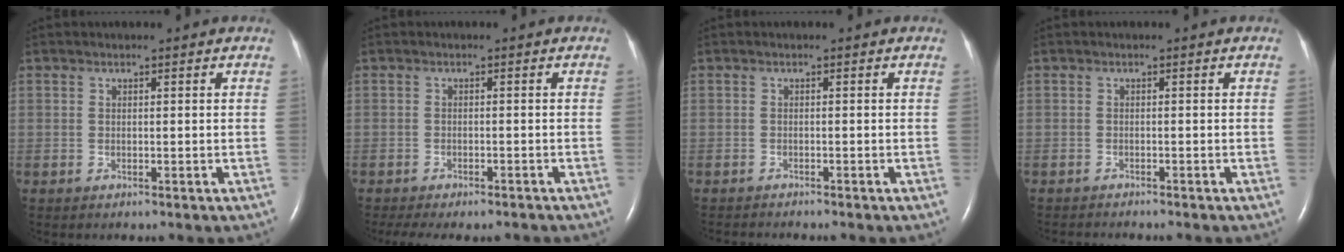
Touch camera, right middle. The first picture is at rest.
{"total": 9.1, "force": [-7.9, 2.6, 3.8], "torque": [-0.060, -0.007, -0.102]}
{"total": 2.9, "force": [-2.8, 0.1, 0.9], "torque": [-0.014, -0.008, -0.038]}
{"total": 3.8, "force": [-3.5, 0.3, 1.3], "torque": [-0.019, -0.009, -0.048]}